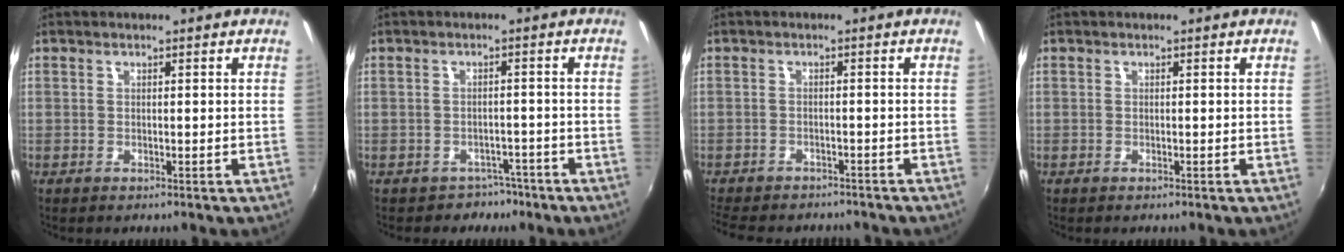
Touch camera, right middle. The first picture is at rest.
{"total": 4.0, "force": [-2.8, 2.8, 0.1], "torque": [-0.006, 0.010, -0.039]}
{"total": 10.1, "force": [-8.8, 3.3, 3.7], "torque": [-0.093, -0.019, -0.130]}
{"total": 0.0}